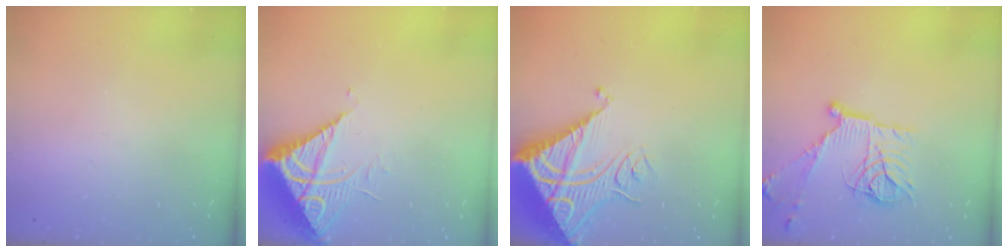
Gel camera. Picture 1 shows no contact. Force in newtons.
{"total": 7.8, "press": 7.8, "slide": 0.8}
{"total": 13.7, "press": 13.7, "slide": 1.3}
{"total": 16.6, "press": 16.6, "slide": 1.3}